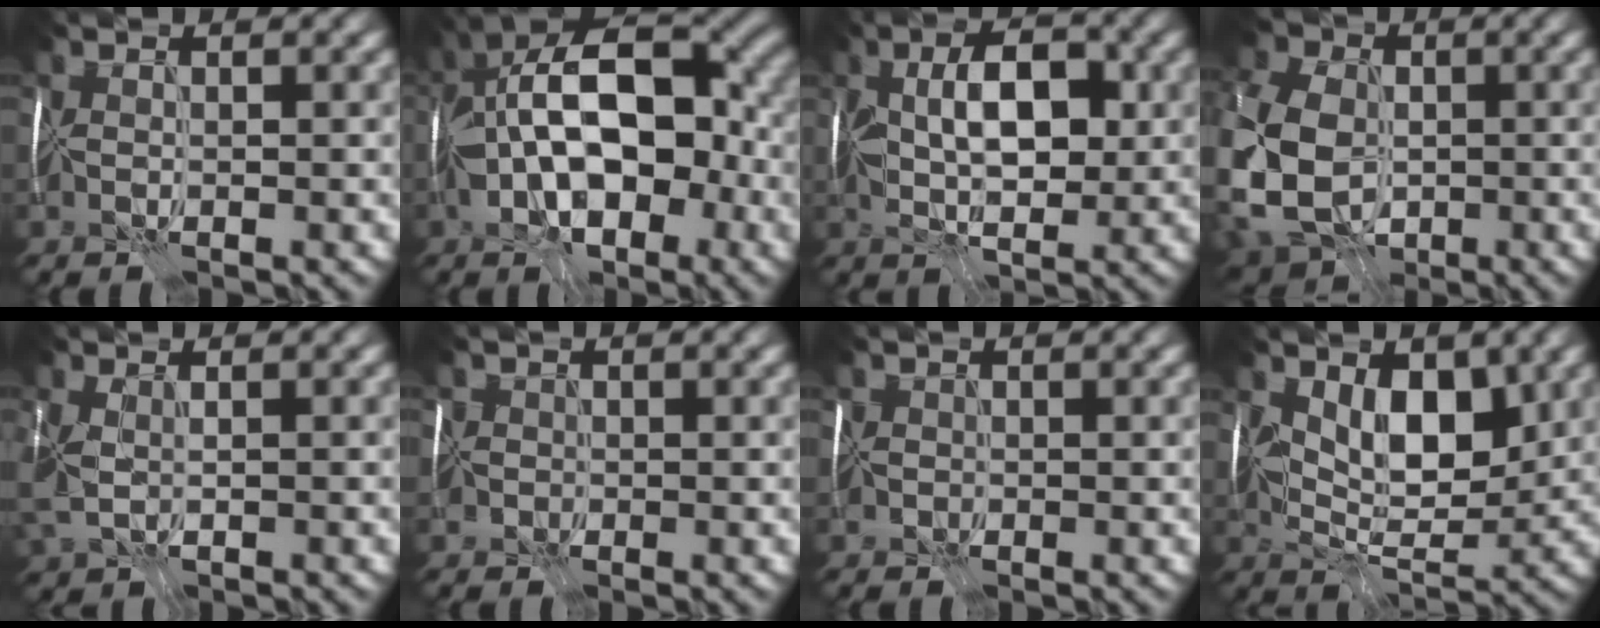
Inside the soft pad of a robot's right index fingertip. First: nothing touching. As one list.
[{"total": 15.2, "force": [-0.9, 8.0, 12.9], "torque": [-0.200, 0.021, -0.023]}, {"total": 6.2, "force": [0.9, 3.1, 5.3], "torque": [-0.086, 0.007, 0.015]}, {"total": 14.5, "force": [-2.6, 11.0, 9.1], "torque": [-0.202, -0.010, -0.060]}, {"total": 4.6, "force": [-1.0, 2.9, 3.4], "torque": [-0.084, -0.014, -0.014]}, {"total": 2.6, "force": [-0.5, 2.5, 0.6], "torque": [0.002, 0.016, -0.024]}, {"total": 1.1, "force": [-0.2, 1.0, -0.1], "torque": [0.012, 0.002, -0.006]}, {"total": 5.9, "force": [1.7, 3.3, 4.5], "torque": [-0.071, -0.012, 0.033]}]